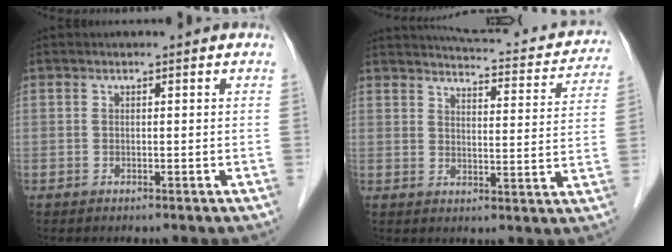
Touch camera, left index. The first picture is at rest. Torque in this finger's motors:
{"motor_torque": [0.03, -0.32, -0.04, 0.00]}